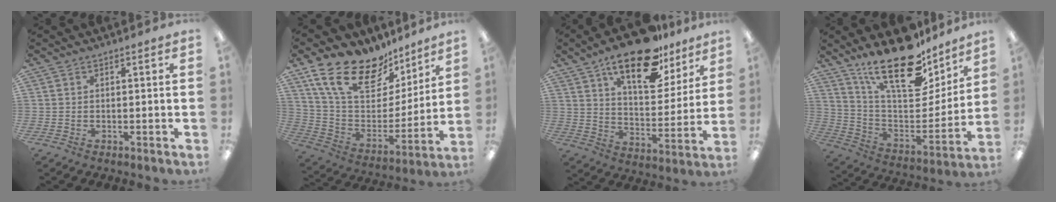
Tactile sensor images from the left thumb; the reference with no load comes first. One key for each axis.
{"total": 21.2, "fx": 14.9, "fy": 10.7, "fz": 10.7, "tx": -0.208, "ty": -0.089, "tz": 0.274}
{"total": 20.5, "fx": 13.9, "fy": 8.7, "fz": 12.3, "tx": -0.191, "ty": -0.073, "tz": 0.234}
{"total": 23.7, "fx": 17.5, "fy": 9.4, "fz": 12.9, "tx": -0.206, "ty": -0.112, "tz": 0.306}